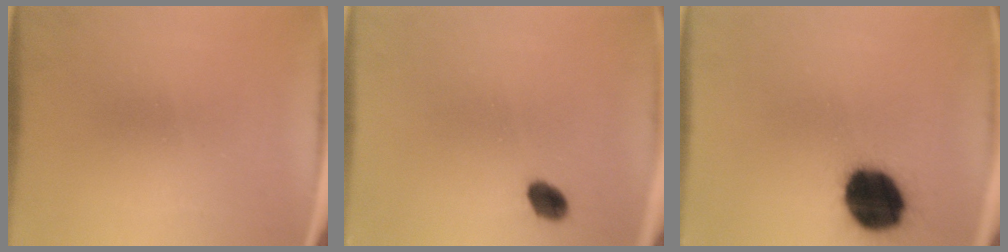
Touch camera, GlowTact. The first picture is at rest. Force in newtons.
{"total": 3.1}
{"total": 16.8}